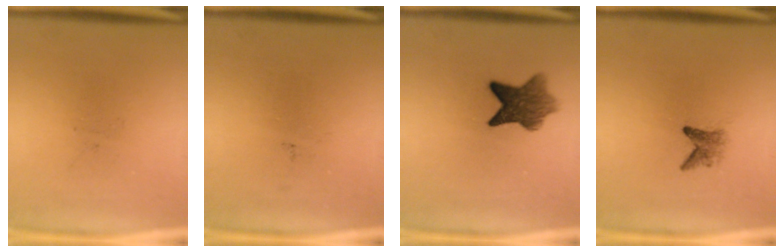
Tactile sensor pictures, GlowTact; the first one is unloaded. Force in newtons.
{"total": 0.0}
{"total": 7.2}
{"total": 2.0}